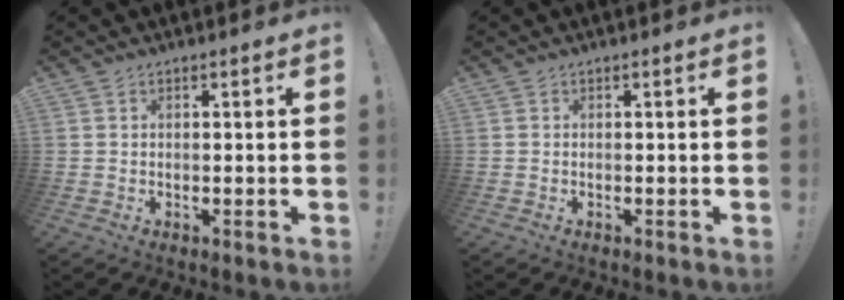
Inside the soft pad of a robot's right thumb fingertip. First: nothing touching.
{"total": 0.0}